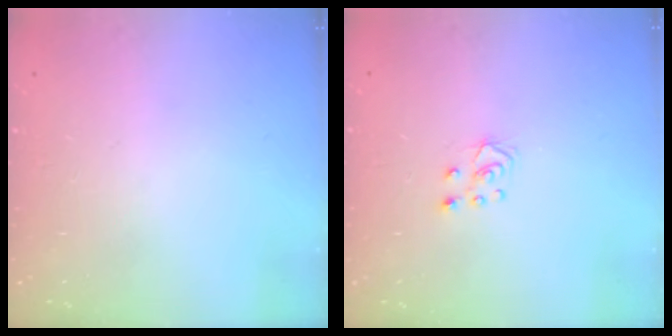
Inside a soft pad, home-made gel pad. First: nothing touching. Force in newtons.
{"total": 4.2, "press": 4.2, "slide": 0.3}